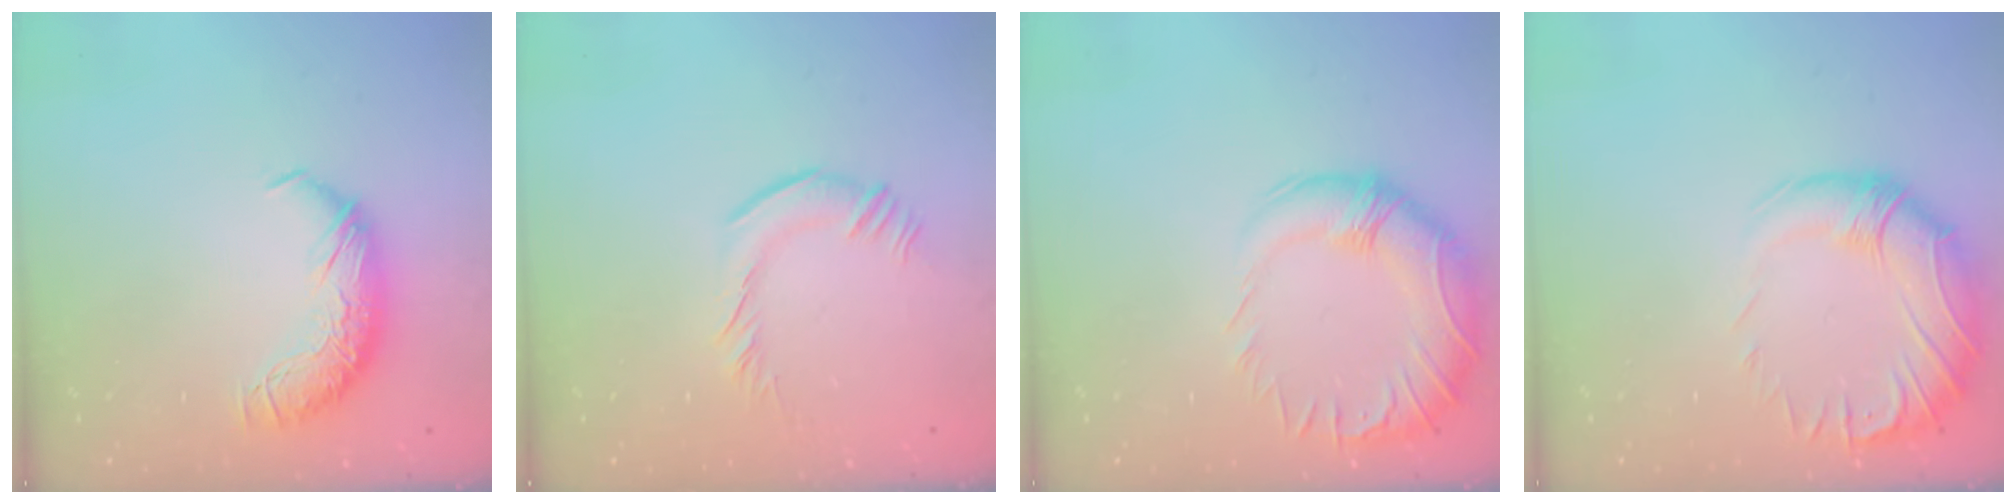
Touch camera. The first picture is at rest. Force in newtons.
{"total": 1.8, "press": 1.6, "slide": 0.7}
{"total": 5.8, "press": 4.1, "slide": 4.1}
{"total": 3.4, "press": 1.0, "slide": 3.3}